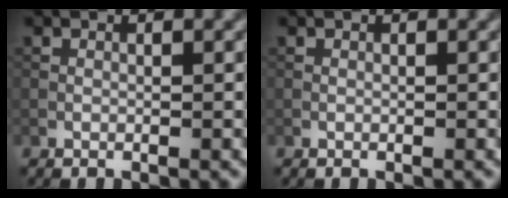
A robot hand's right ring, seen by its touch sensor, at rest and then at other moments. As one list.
[{"total": 0.0}]